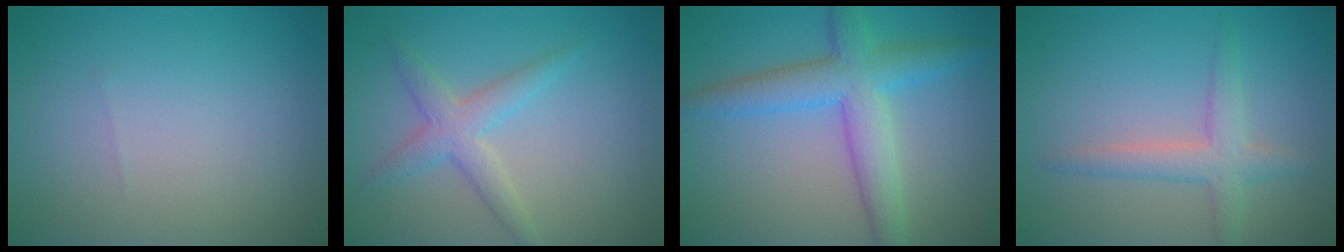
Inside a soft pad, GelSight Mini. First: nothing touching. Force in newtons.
{"total": 2.8, "press": 2.8, "slide": 0.0}
{"total": 5.6, "press": 5.6, "slide": 0.1}
{"total": 2.9, "press": 2.9, "slide": 0.2}